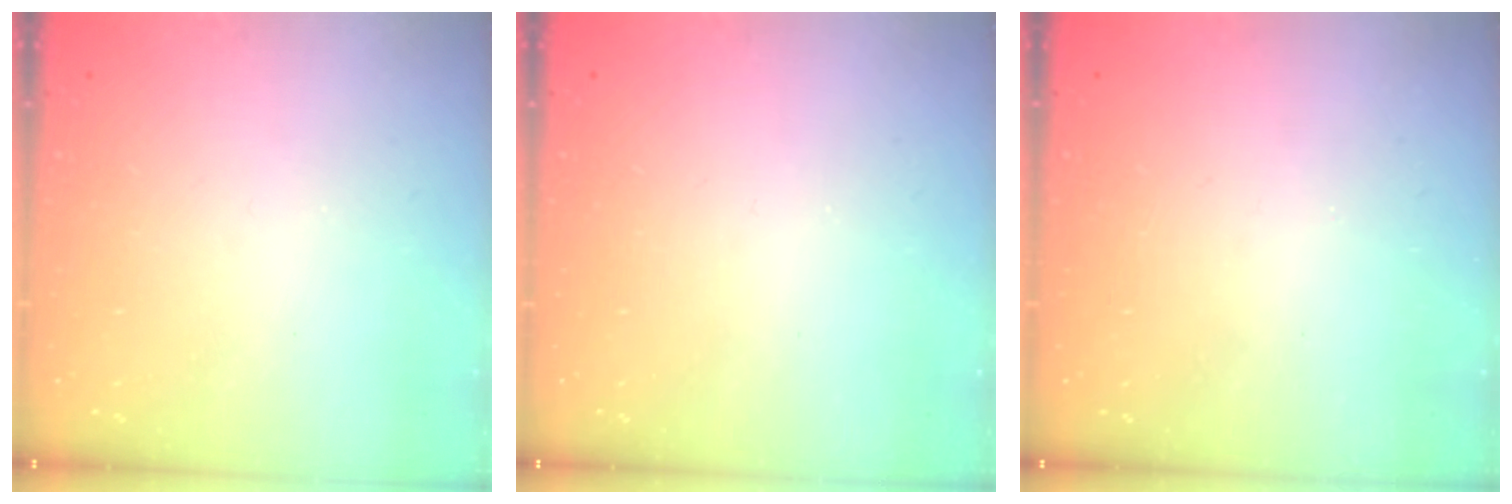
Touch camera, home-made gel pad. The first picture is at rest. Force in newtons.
{"total": 0.0}
{"total": 3.1, "press": 3.0, "slide": 0.4}